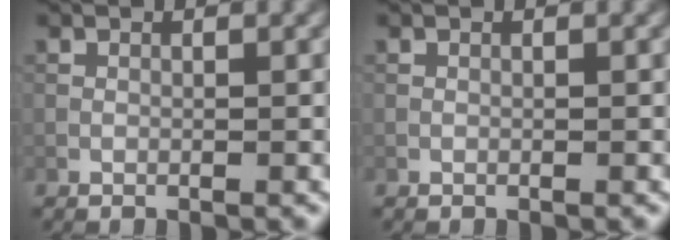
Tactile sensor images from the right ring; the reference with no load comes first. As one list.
[{"total": 0.0}]